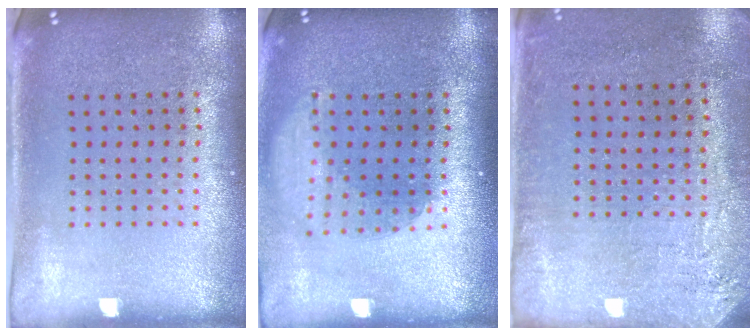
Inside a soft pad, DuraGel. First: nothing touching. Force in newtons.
{"total": 1.7, "press": 1.3, "slide": 1.1}
{"total": 2.7, "press": 2.3, "slide": 1.4}